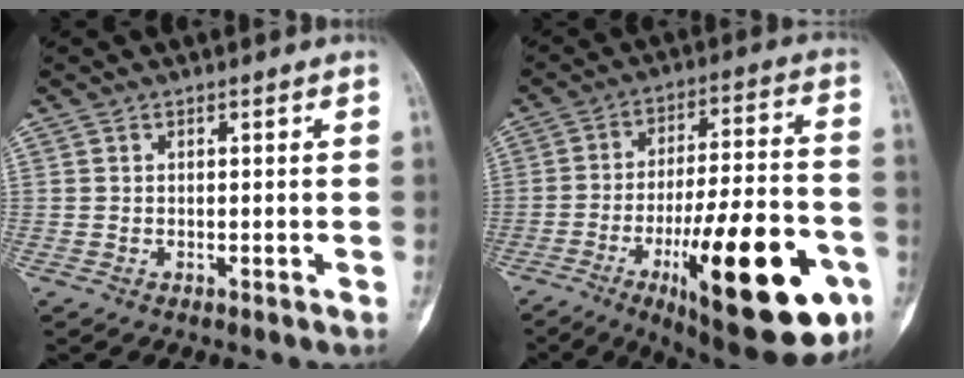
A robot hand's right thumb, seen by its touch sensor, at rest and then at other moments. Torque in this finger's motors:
{"motor_torque": [1.92, 2.18, 2.05, -0.72, 0.17]}